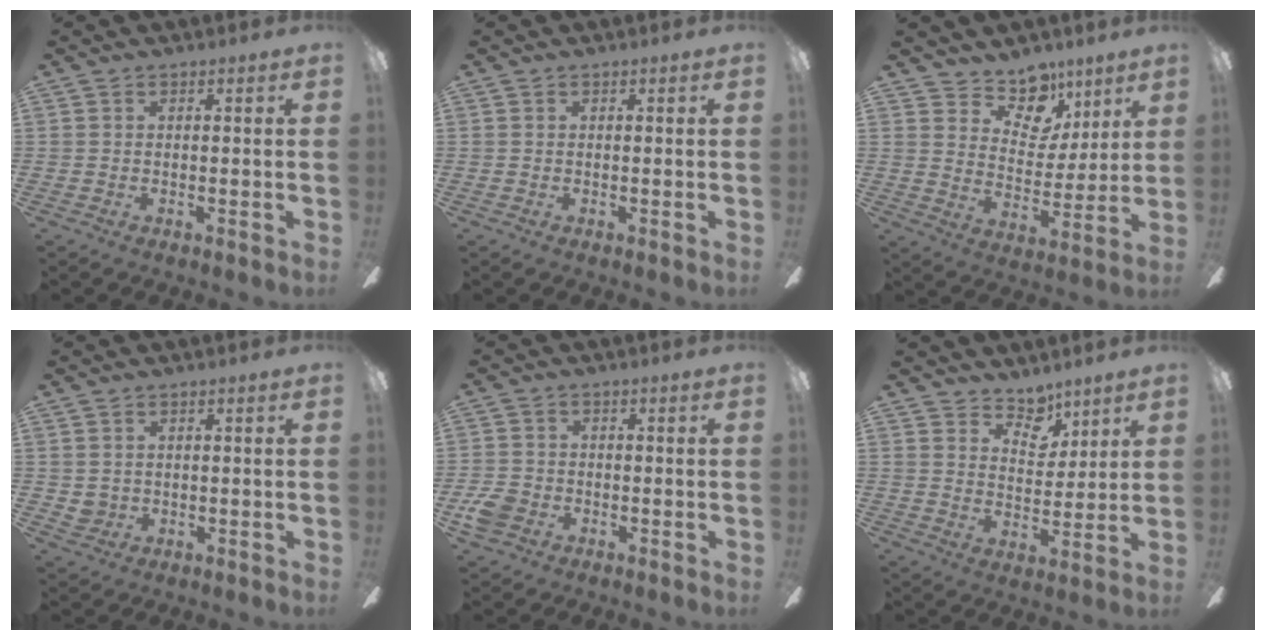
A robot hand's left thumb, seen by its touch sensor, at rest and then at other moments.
{"total": 0.0}
{"total": 12.1, "force": [9.1, 7.1, 3.6], "torque": [-0.057, -0.072, 0.173]}
{"total": 2.6, "force": [0.9, 2.4, 0.5], "torque": [-0.013, 0.004, 0.018]}
{"total": 4.9, "force": [-2.2, 3.8, 2.1], "torque": [-0.049, 0.012, -0.042]}
{"total": 7.2, "force": [5.9, 3.8, 1.5], "torque": [-0.022, -0.041, 0.109]}